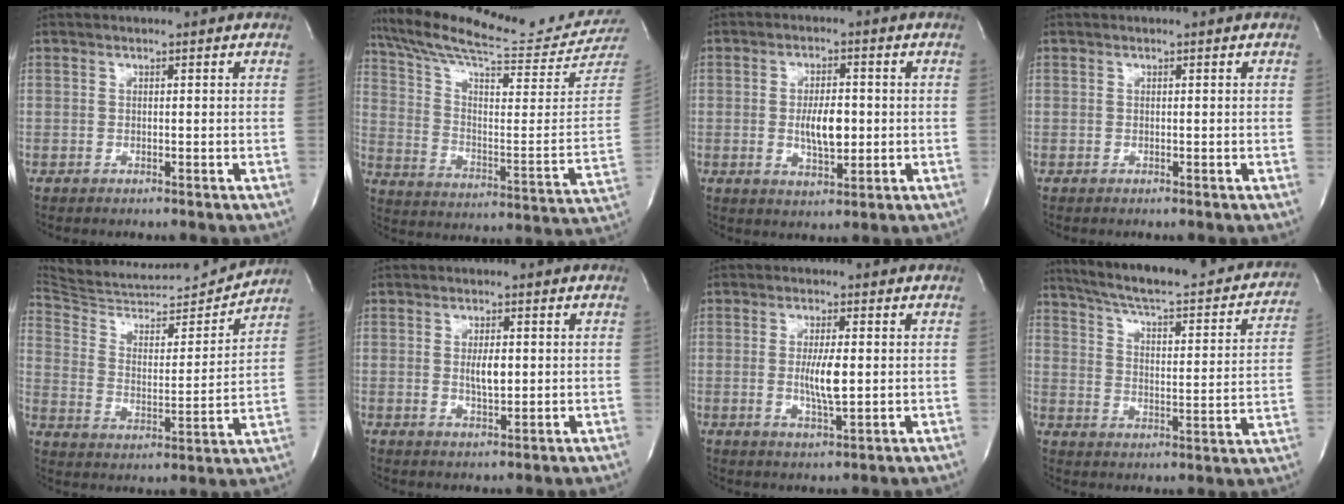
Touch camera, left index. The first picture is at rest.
{"total": 23.1, "force": [21.7, -0.7, 8.0], "torque": [-0.146, -0.096, 0.309]}
{"total": 6.0, "force": [-0.4, 2.2, 5.5], "torque": [-0.099, -0.004, -0.002]}
{"total": 0.0}
{"total": 19.9, "force": [19.4, 0.8, 4.5], "torque": [-0.080, -0.032, 0.302]}
{"total": 3.5, "force": [0.3, 1.1, 3.3], "torque": [-0.060, -0.004, 0.007]}
{"total": 5.2, "force": [-0.1, 0.8, 5.2], "torque": [-0.100, -0.008, -0.001]}
{"total": 26.8, "force": [22.9, 5.1, 13.0], "torque": [-0.194, -0.023, 0.290]}